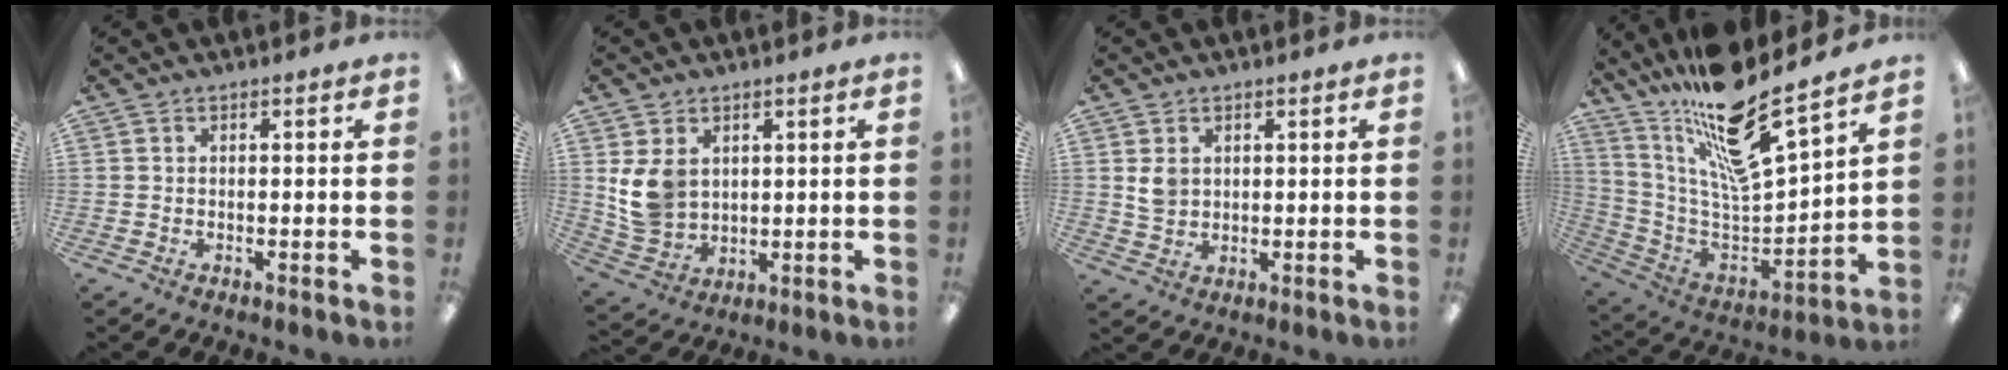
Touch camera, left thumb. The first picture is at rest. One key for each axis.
{"total": 8.7, "fx": 2.8, "fy": 6.8, "fz": 4.6, "tx": -0.102, "ty": -0.002, "tz": 0.055}
{"total": 3.8, "fx": 1.4, "fy": 3.0, "fz": 1.9, "tx": -0.033, "ty": 0.000, "tz": 0.026}
{"total": 19.0, "fx": 15.0, "fy": 2.7, "fz": 11.2, "tx": -0.201, "ty": -0.115, "tz": 0.246}